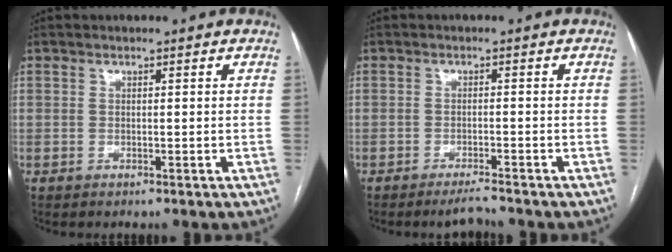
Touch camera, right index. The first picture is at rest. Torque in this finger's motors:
{"motor_torque": [-0.33, 0.02, -0.41, -0.03]}